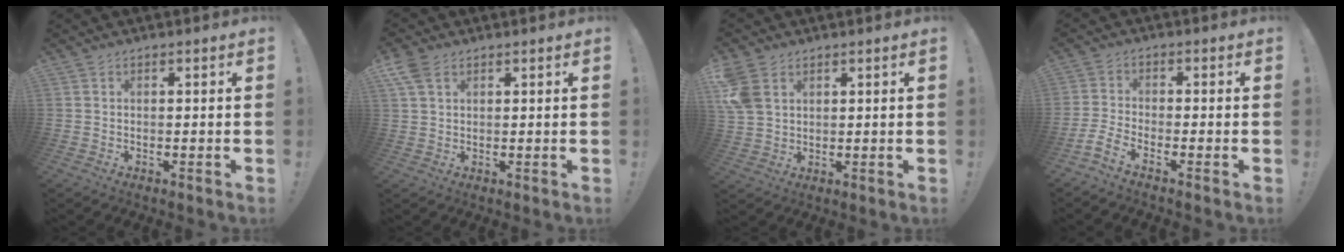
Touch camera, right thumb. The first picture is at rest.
{"total": 5.0, "force": [2.6, 2.9, 3.1], "torque": [-0.058, -0.004, 0.053]}
{"total": 7.7, "force": [3.4, 5.5, 4.2], "torque": [-0.095, -0.007, 0.069]}
{"total": 4.2, "force": [-3.1, 1.1, 2.6], "torque": [-0.068, -0.010, -0.061]}